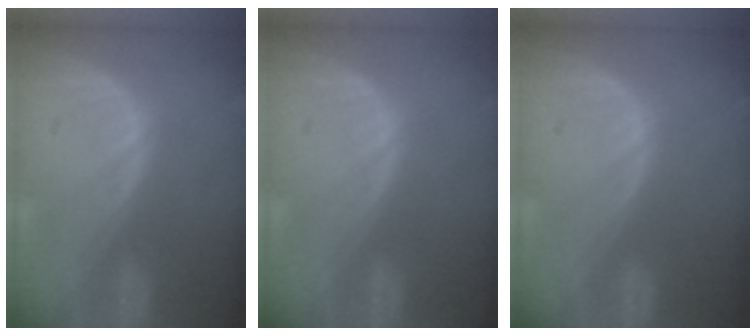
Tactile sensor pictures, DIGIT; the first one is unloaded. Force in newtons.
{"total": 0.0}
{"total": 0.0}